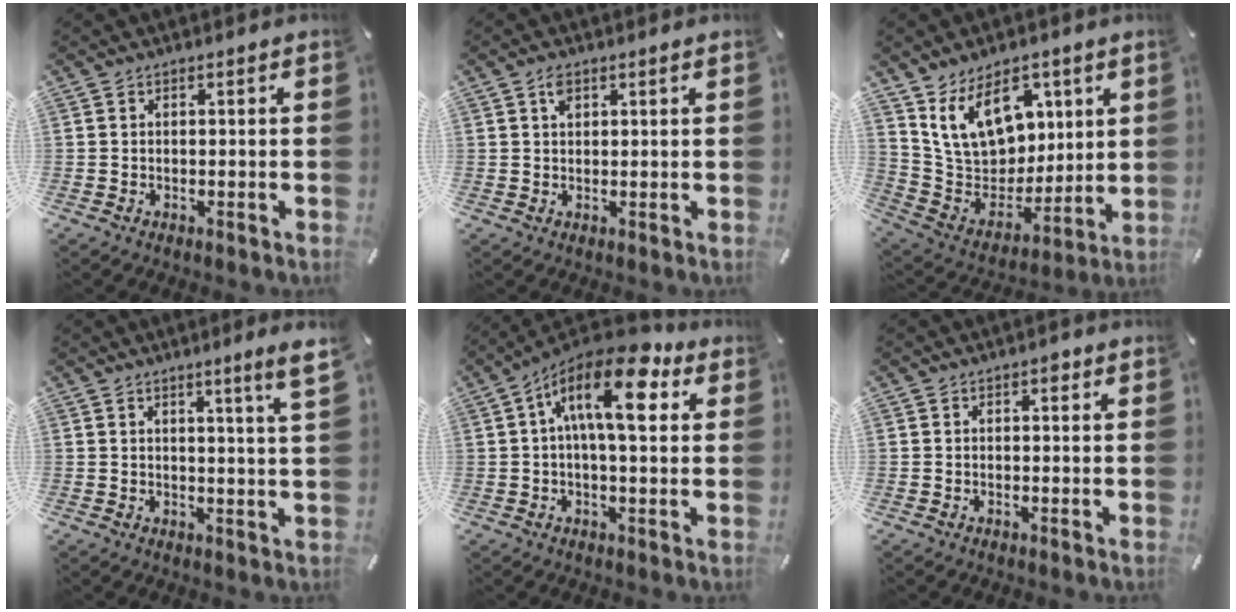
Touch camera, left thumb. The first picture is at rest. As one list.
[{"total": 2.1, "force": [1.1, 0.8, 1.5], "torque": [-0.033, 0.002, 0.020]}, {"total": 16.5, "force": [8.6, 11.5, 8.1], "torque": [-0.155, -0.041, 0.168]}, {"total": 6.2, "force": [3.4, -0.4, 5.2], "torque": [-0.080, -0.019, 0.051]}, {"total": 15.7, "force": [5.2, 6.1, 13.5], "torque": [-0.227, -0.021, 0.082]}, {"total": 1.3, "force": [0.5, 0.6, 1.0], "torque": [-0.012, 0.000, 0.007]}]